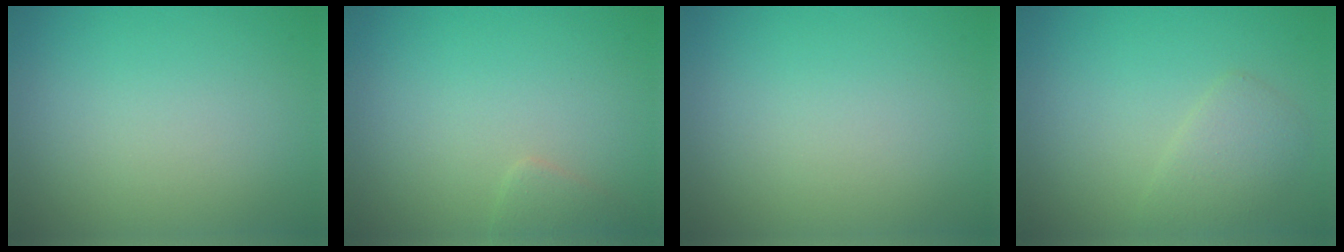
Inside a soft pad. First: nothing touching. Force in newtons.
{"total": 1.2, "press": 1.2, "slide": 0.1}
{"total": 0.0}
{"total": 2.1, "press": 2.1, "slide": 0.1}